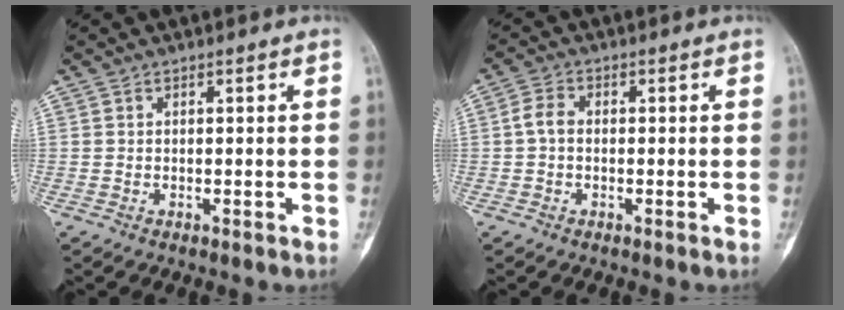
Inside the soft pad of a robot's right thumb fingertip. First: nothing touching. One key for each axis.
{"total": 3.0, "fx": -0.2, "fy": 2.0, "fz": 2.2, "tx": -0.043, "ty": 0.008, "tz": -0.011}